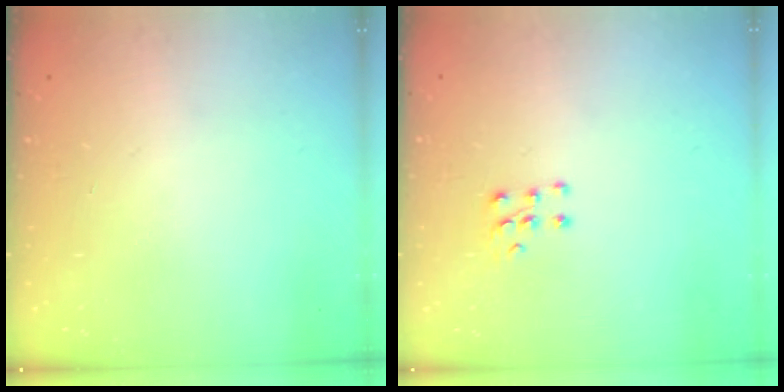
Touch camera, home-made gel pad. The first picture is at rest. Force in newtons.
{"total": 5.0, "press": 5.0, "slide": 0.6}